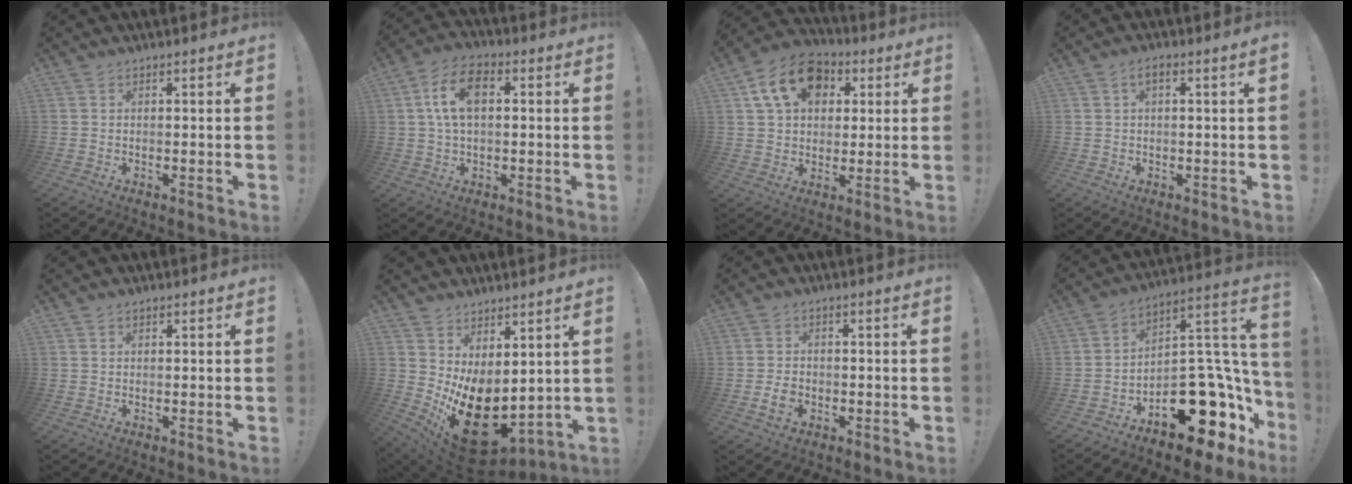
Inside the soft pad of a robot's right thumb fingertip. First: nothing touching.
{"total": 10.6, "force": [1.9, 6.4, 8.2], "torque": [-0.149, 0.010, 0.036]}
{"total": 15.1, "force": [5.8, 11.1, 8.5], "torque": [-0.139, -0.007, 0.114]}
{"total": 2.3, "force": [0.0, 0.0, 2.3], "torque": [-0.043, 0.003, -0.001]}
{"total": 0.7, "force": [0.5, 0.5, 0.1], "torque": [0.000, 0.001, 0.009]}
{"total": 15.8, "force": [-3.0, 9.5, 12.2], "torque": [-0.172, 0.004, -0.027]}
{"total": 4.4, "force": [-1.3, 3.3, 2.6], "torque": [-0.038, 0.000, -0.024]}
{"total": 20.1, "force": [-9.8, 11.1, 13.6], "torque": [-0.141, 0.056, -0.144]}